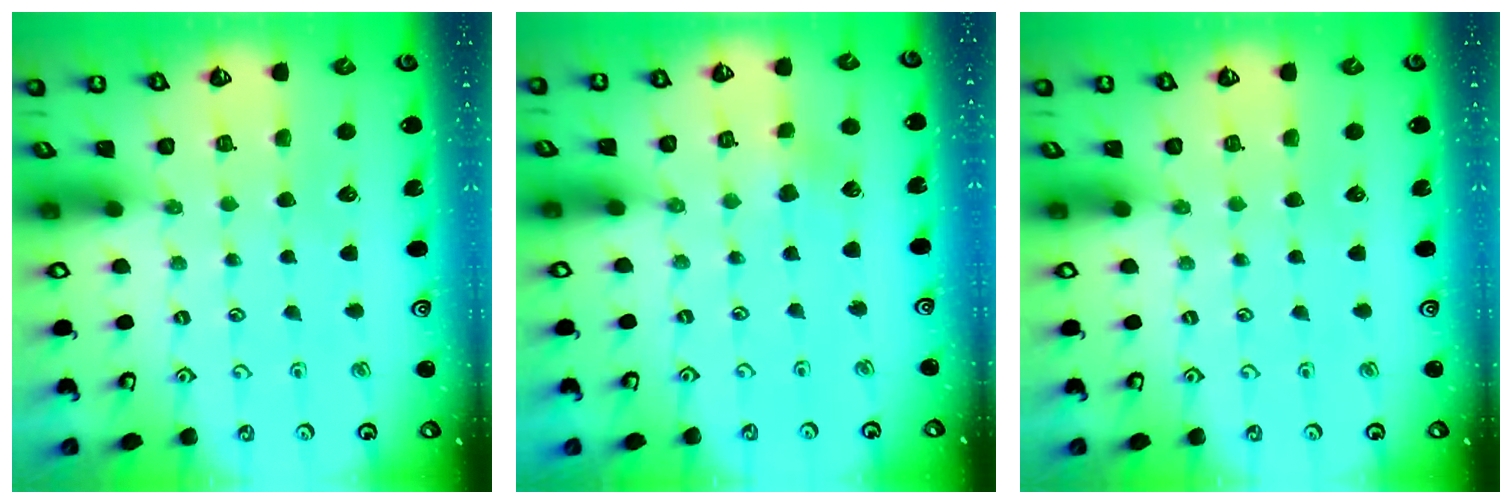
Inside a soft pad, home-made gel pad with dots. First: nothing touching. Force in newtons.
{"total": 2.6, "press": 2.6, "slide": 0.4}
{"total": 0.0}